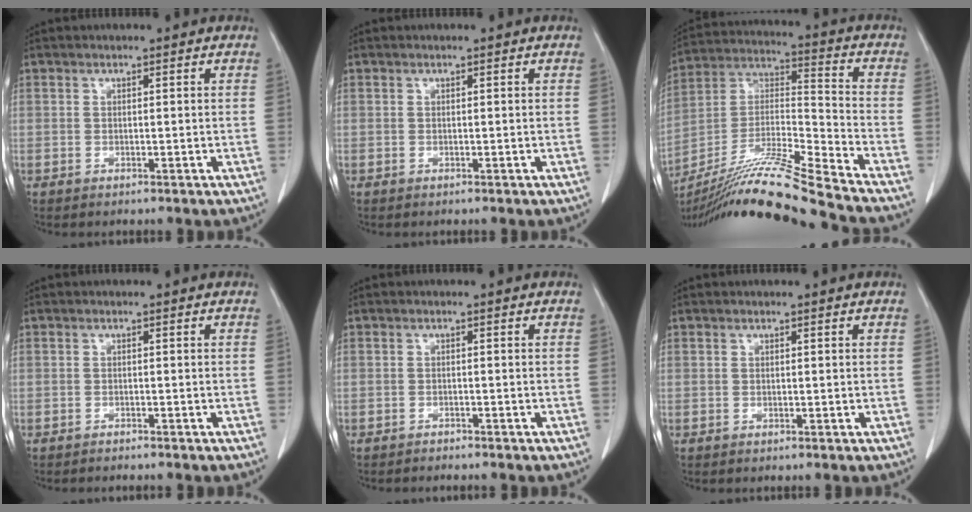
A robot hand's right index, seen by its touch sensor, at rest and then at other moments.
{"total": 0.0}
{"total": 19.8, "force": [-17.2, -2.3, 9.4], "torque": [-0.195, -0.012, -0.311]}
{"total": 1.4, "force": [-1.4, 0.0, 0.3], "torque": [-0.007, -0.003, -0.016]}
{"total": 1.6, "force": [-1.6, 0.2, 0.2], "torque": [-0.004, -0.003, -0.019]}
{"total": 0.0}